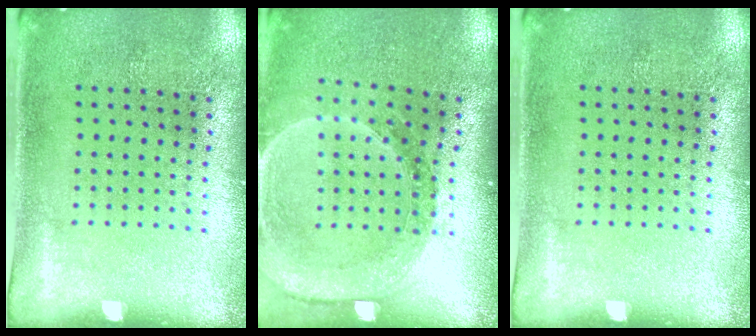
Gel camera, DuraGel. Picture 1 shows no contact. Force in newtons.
{"total": 1.5, "press": 1.5, "slide": 0.2}
{"total": 0.0}